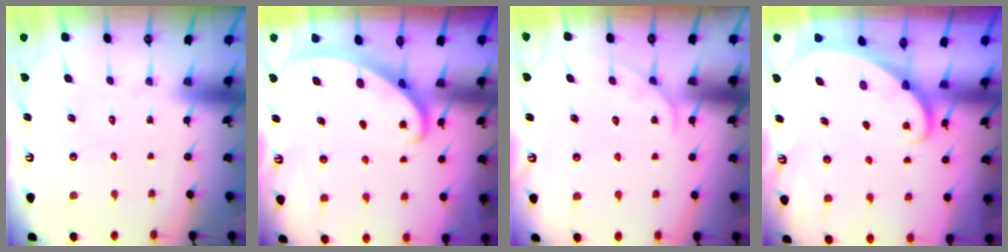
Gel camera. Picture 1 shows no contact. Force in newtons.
{"total": 2.4, "press": 2.4, "slide": 0.2}
{"total": 5.1, "press": 5.1, "slide": 0.4}
{"total": 1.7, "press": 1.6, "slide": 0.1}